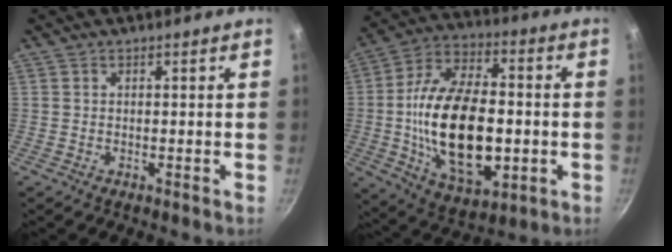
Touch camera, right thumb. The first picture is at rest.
{"total": 24.6, "force": [-2.6, 13.7, 20.2], "torque": [-0.347, 0.018, -0.039]}